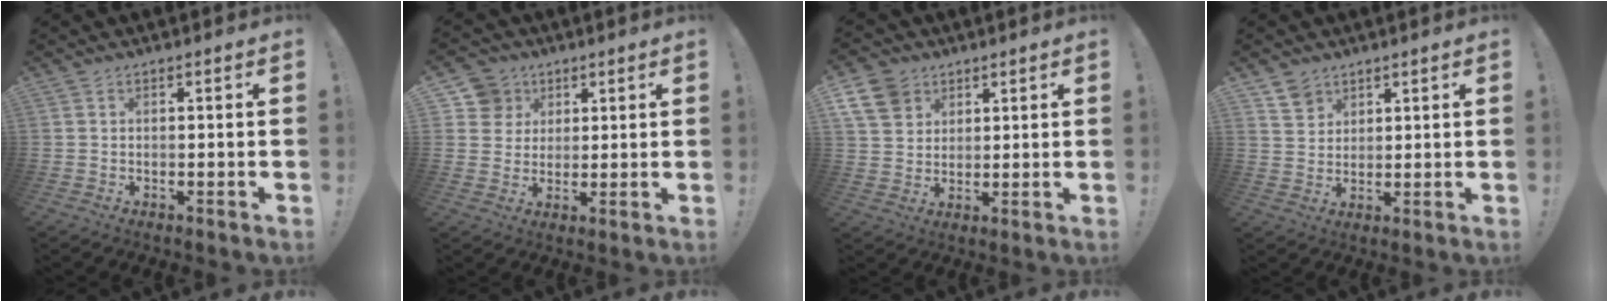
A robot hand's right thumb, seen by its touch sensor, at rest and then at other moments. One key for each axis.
{"total": 8.8, "fx": 3.9, "fy": 7.7, "fz": 1.4, "tx": -0.022, "ty": -0.023, "tz": 0.080}
{"total": 10.0, "fx": 5.4, "fy": 7.6, "fz": 3.7, "tx": -0.073, "ty": -0.024, "tz": 0.108}
{"total": 5.5, "fx": 3.8, "fy": 3.8, "fz": 1.1, "tx": -0.012, "ty": -0.020, "tz": 0.072}